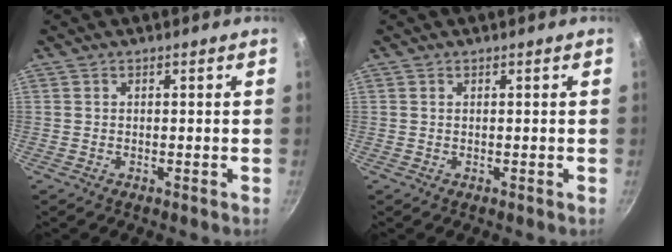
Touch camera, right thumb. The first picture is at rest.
{"total": 0.0}